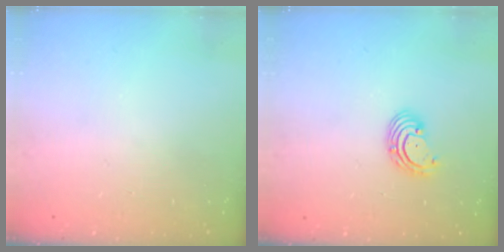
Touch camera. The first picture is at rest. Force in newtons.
{"total": 2.7, "press": 2.7, "slide": 0.3}